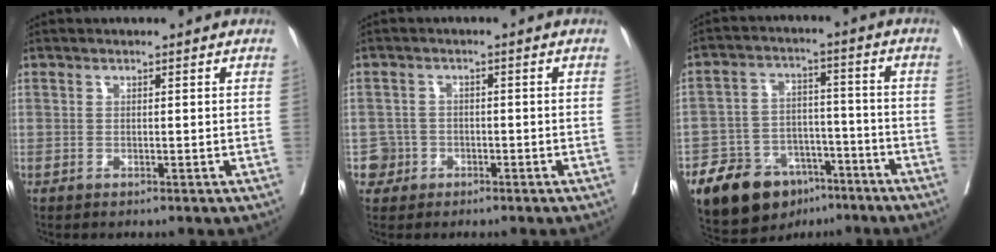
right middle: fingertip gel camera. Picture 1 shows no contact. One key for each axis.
{"total": 2.7, "fx": -1.1, "fy": 2.5, "fz": -0.3, "tx": 0.012, "ty": 0.014, "tz": -0.023}
{"total": 12.8, "fx": -8.5, "fy": 7.5, "fz": 5.9, "tx": -0.096, "ty": 0.019, "tz": -0.134}